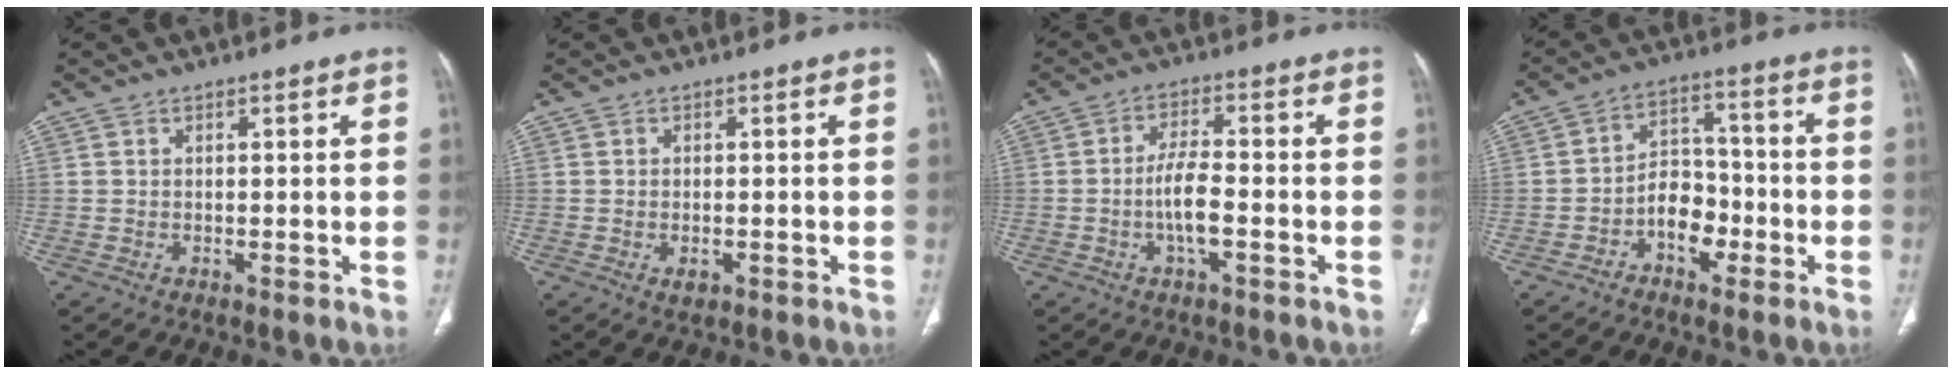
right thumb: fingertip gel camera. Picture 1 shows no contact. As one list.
[{"total": 1.9, "force": [-0.8, 1.2, 1.2], "torque": [-0.014, 0.004, -0.006]}, {"total": 6.0, "force": [-1.9, 1.9, 5.3], "torque": [-0.105, 0.016, -0.036]}, {"total": 8.0, "force": [-3.4, 5.6, 4.6], "torque": [-0.040, 0.043, -0.063]}]